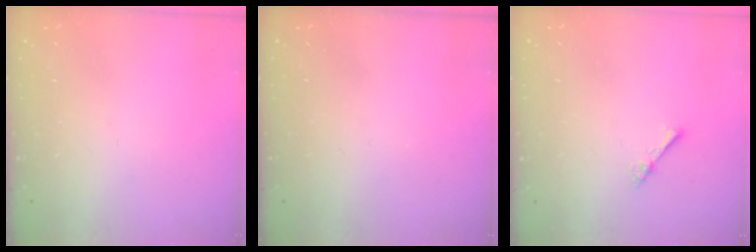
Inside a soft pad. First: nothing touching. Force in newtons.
{"total": 0.0}
{"total": 1.0, "press": 1.0, "slide": 0.3}